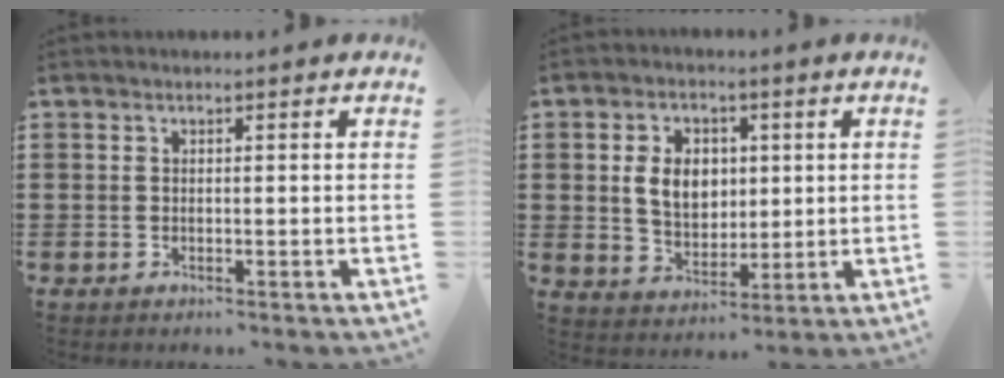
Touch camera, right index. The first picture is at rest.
{"total": 6.9, "force": [1.1, 5.1, 4.5], "torque": [-0.093, 0.009, 0.013]}